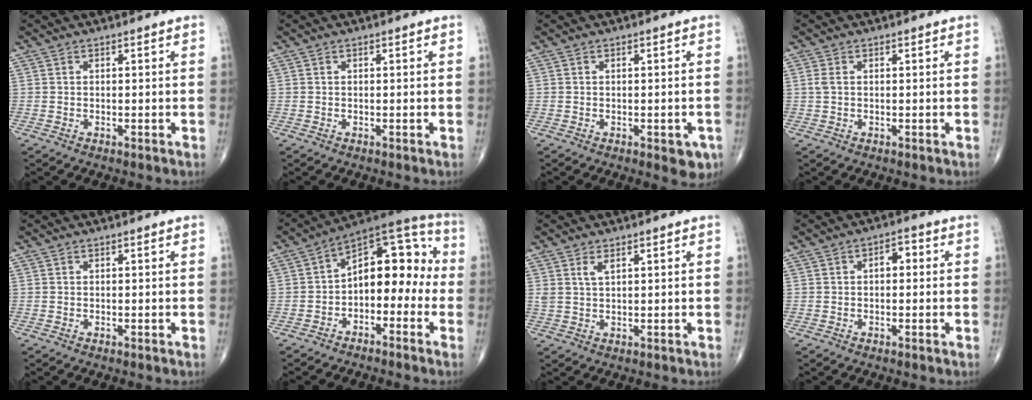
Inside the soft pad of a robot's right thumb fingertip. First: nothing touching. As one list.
[{"total": 0.0}, {"total": 3.9, "force": [-1.6, 1.8, 3.1], "torque": [-0.016, 0.001, -0.014]}, {"total": 1.3, "force": [0.2, 0.7, 1.1], "torque": [-0.032, 0.005, 0.005]}, {"total": 0.0}, {"total": 13.6, "force": [-2.0, 8.3, 10.6], "torque": [-0.113, 0.059, -0.045]}, {"total": 2.2, "force": [1.2, 0.8, 1.6], "torque": [-0.034, -0.004, 0.029]}, {"total": 2.9, "force": [0.3, 1.8, 2.3], "torque": [-0.019, 0.012, -0.004]}]